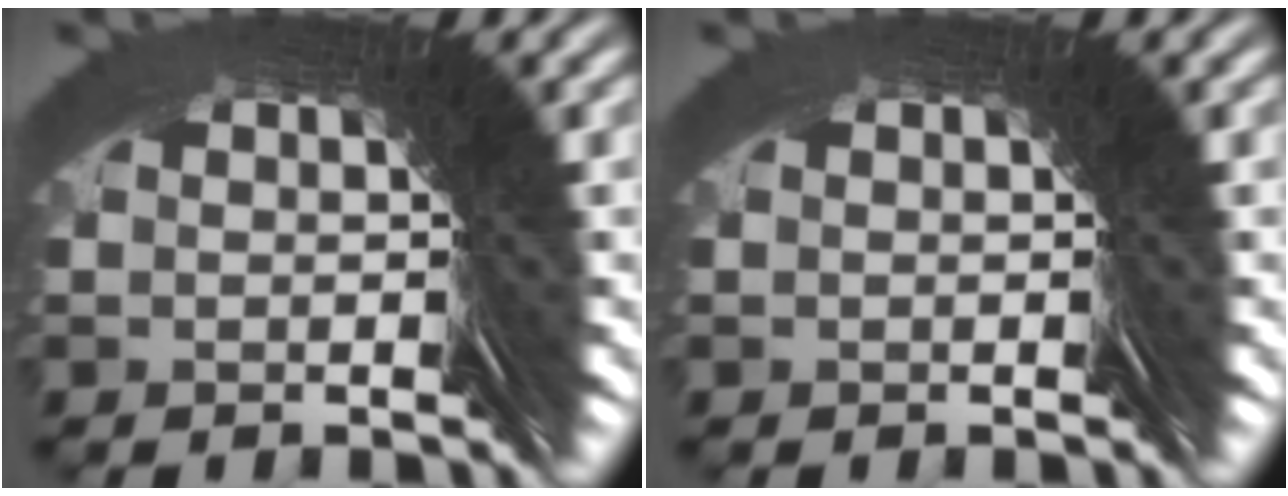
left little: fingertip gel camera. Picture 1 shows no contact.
{"total": 0.0}